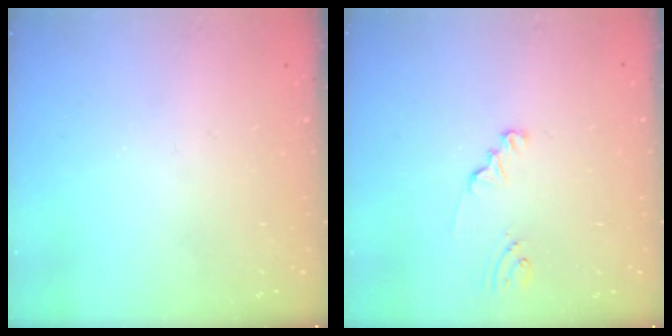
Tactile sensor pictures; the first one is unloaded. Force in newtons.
{"total": 1.3, "press": 1.3, "slide": 0.1}